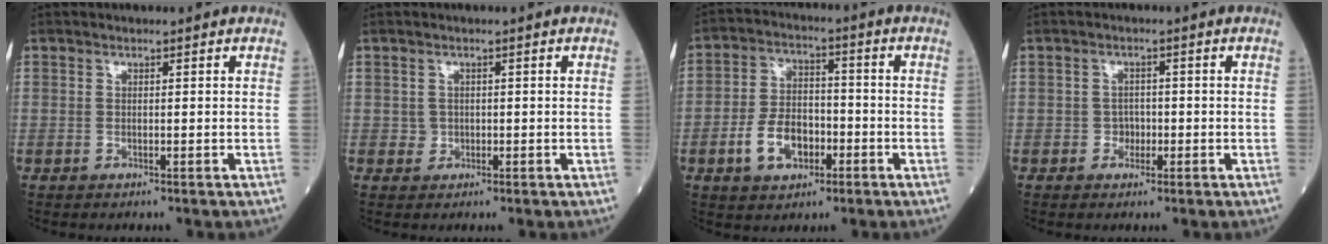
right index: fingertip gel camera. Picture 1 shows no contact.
{"total": 1.2, "force": [-0.1, 1.1, 0.1], "torque": [0.002, 0.004, -0.002]}
{"total": 8.3, "force": [-3.2, 5.0, 5.8], "torque": [-0.119, 0.012, -0.057]}
{"total": 1.9, "force": [-0.7, 1.6, 0.9], "torque": [-0.006, 0.008, -0.011]}